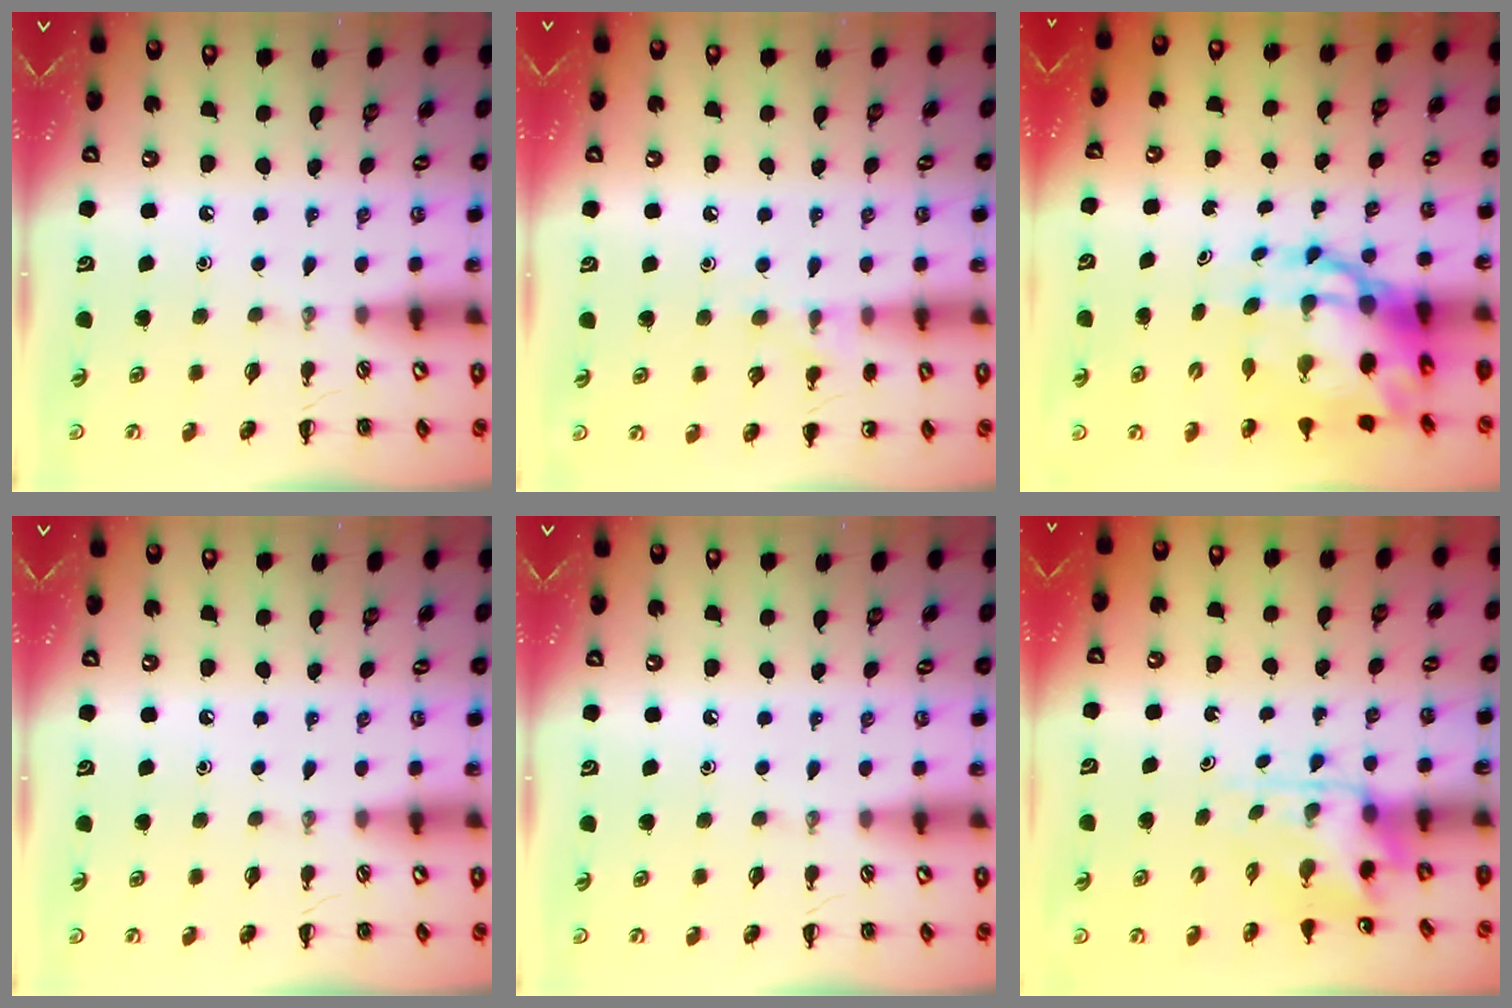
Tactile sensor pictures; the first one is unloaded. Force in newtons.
{"total": 7.4, "press": 7.2, "slide": 1.6}
{"total": 11.5, "press": 11.1, "slide": 2.9}
{"total": 0.0}
{"total": 0.0}
{"total": 4.6, "press": 4.5, "slide": 0.7}